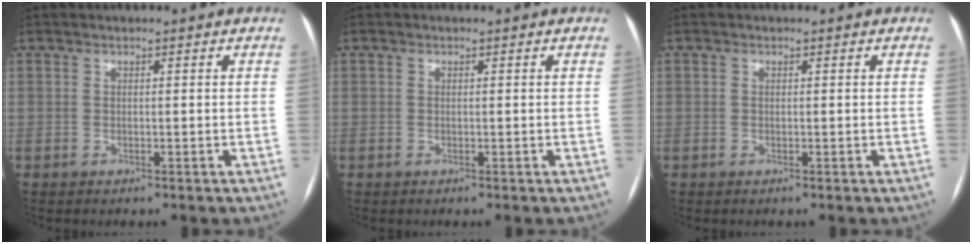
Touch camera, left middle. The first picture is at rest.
{"total": 0.0}
{"total": 0.0}